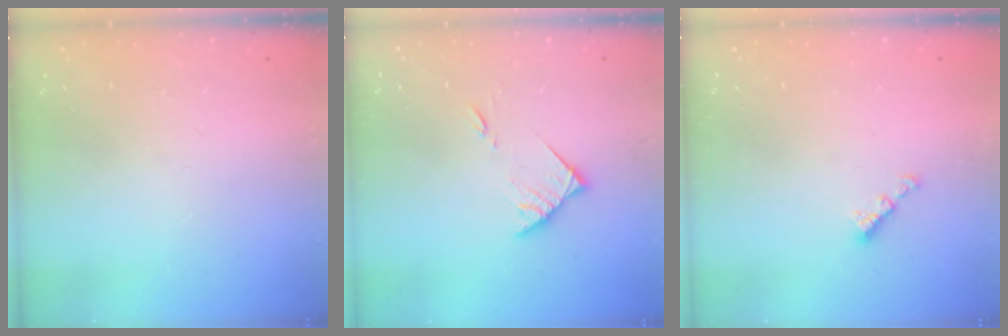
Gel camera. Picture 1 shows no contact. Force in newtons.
{"total": 5.0, "press": 5.0, "slide": 0.8}
{"total": 2.5, "press": 2.5, "slide": 0.4}